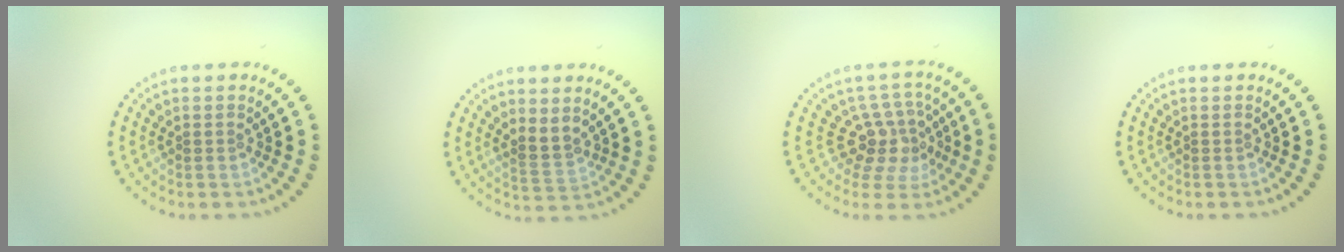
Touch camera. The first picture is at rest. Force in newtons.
{"total": 1.9, "press": 1.6, "slide": 1.0}
{"total": 4.0, "press": 2.9, "slide": 2.8}
{"total": 0.0}